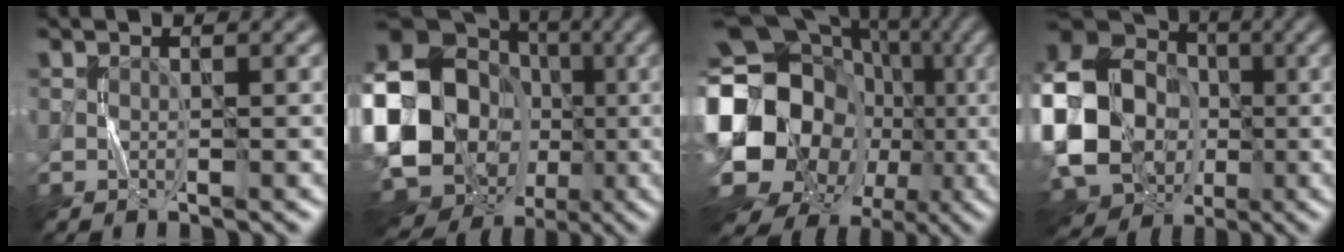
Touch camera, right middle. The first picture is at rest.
{"total": 24.8, "force": [-5.2, 21.4, 11.3], "torque": [-0.223, 0.023, -0.143]}
{"total": 21.7, "force": [-3.8, 18.4, 10.9], "torque": [-0.205, -0.009, -0.092]}
{"total": 22.3, "force": [-4.0, 19.1, 10.8], "torque": [-0.239, -0.002, -0.117]}